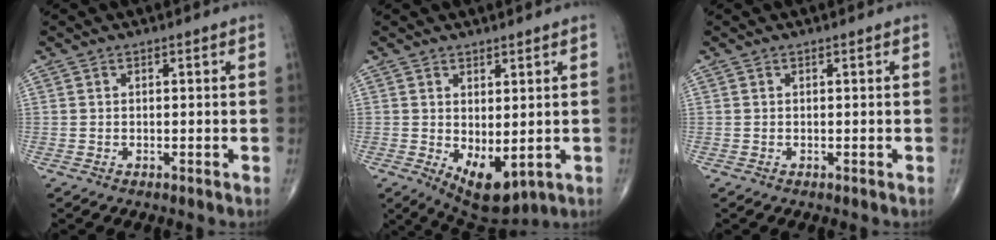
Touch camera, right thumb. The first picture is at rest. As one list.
[{"total": 8.3, "force": [-1.1, 4.2, 7.1], "torque": [-0.096, -0.013, 0.003]}, {"total": 0.0}]